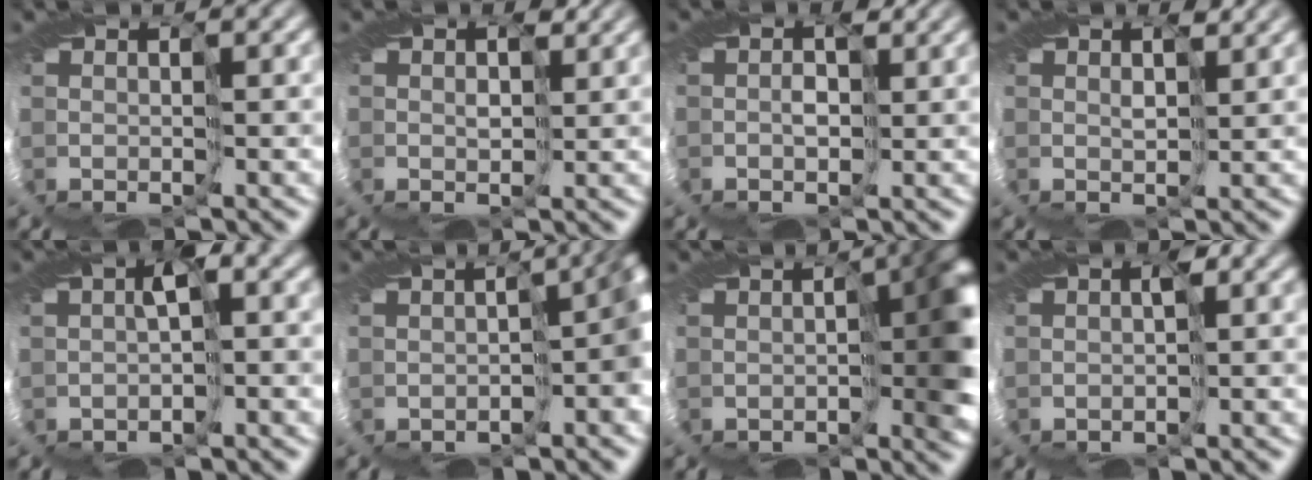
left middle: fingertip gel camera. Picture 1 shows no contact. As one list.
[{"total": 1.6, "force": [1.0, 1.1, 0.5], "torque": [-0.013, 0.005, 0.010]}, {"total": 1.5, "force": [0.1, 1.2, 0.8], "torque": [-0.020, 0.002, 0.001]}, {"total": 1.9, "force": [1.6, 0.7, 0.7], "torque": [-0.022, 0.009, 0.016]}, {"total": 2.9, "force": [-0.1, 1.4, 2.5], "torque": [-0.052, -0.001, 0.001]}, {"total": 5.5, "force": [-0.7, 2.0, 5.1], "torque": [-0.067, -0.018, -0.010]}, {"total": 6.1, "force": [0.0, 2.1, 5.8], "torque": [-0.068, 0.001, 0.001]}, {"total": 2.8, "force": [0.1, 1.6, 2.2], "torque": [-0.029, 0.007, 0.008]}]